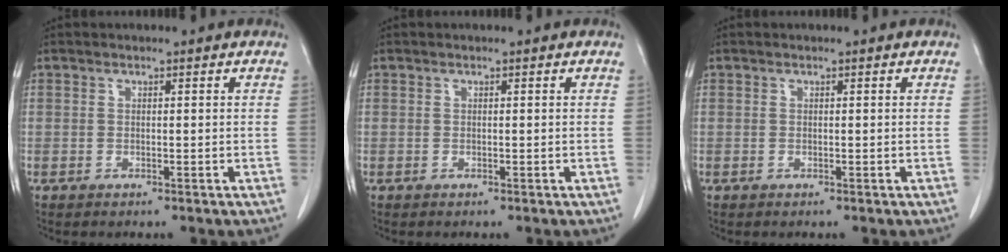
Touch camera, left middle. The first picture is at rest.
{"total": 0.0}
{"total": 0.0}